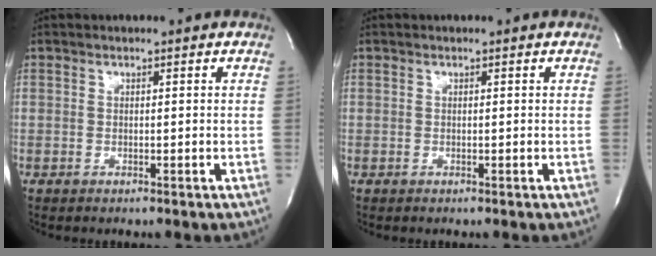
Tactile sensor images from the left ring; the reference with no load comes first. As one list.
[{"total": 0.0}]